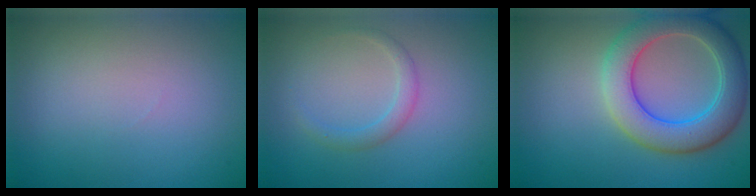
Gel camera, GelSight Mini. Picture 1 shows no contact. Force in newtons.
{"total": 1.5, "press": 1.5, "slide": 0.1}
{"total": 6.9, "press": 6.8, "slide": 0.4}